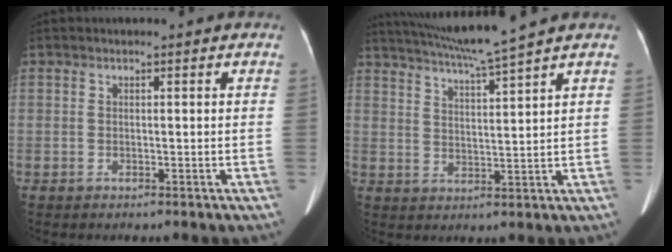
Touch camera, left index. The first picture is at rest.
{"total": 9.1, "force": [7.9, -2.1, 4.0], "torque": [-0.073, -0.001, 0.136]}